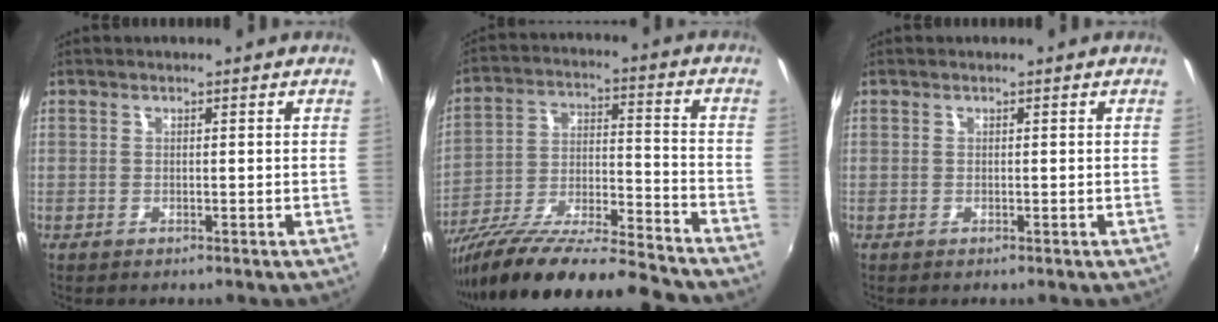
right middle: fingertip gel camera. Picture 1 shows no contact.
{"total": 20.6, "force": [-17.4, 2.0, 10.9], "torque": [-0.192, -0.029, -0.283]}
{"total": 0.0}